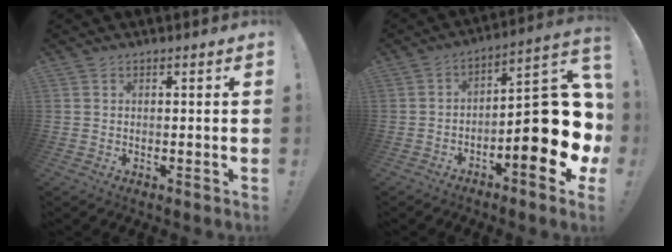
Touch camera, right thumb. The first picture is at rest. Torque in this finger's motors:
{"motor_torque": [2.43, 2.58, 1.50, -1.27, 0.08]}